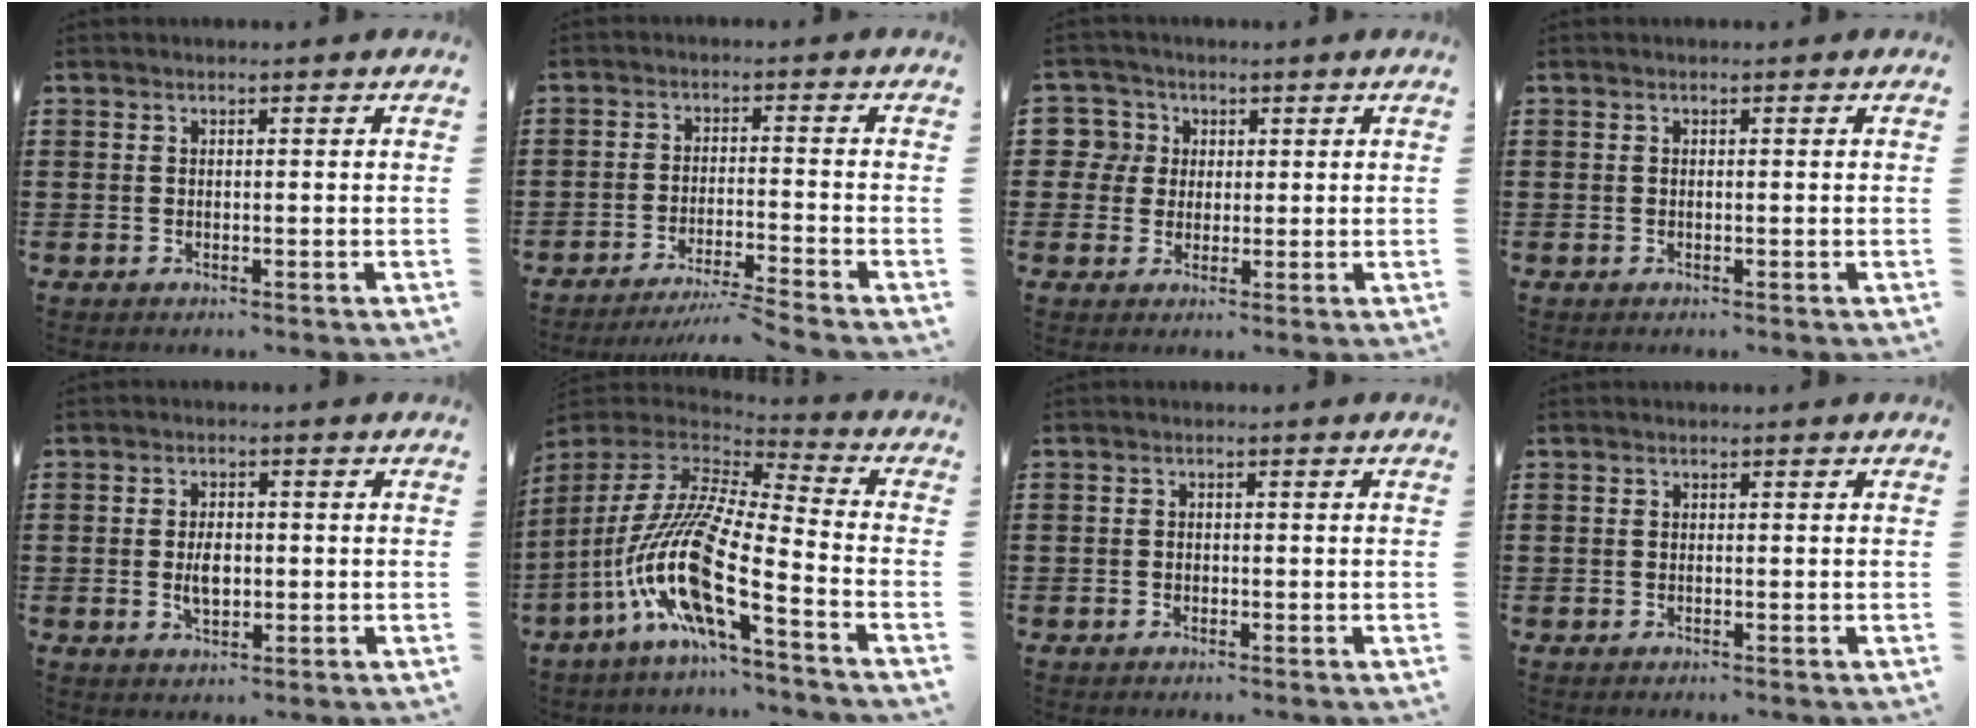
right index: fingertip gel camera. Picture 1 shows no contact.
{"total": 4.1, "force": [-3.8, -0.7, 1.3], "torque": [-0.031, -0.013, -0.080]}
{"total": 4.8, "force": [1.2, 4.7, 0.3], "torque": [-0.024, 0.011, 0.019]}
{"total": 0.0}
{"total": 3.6, "force": [-0.3, 2.0, 3.0], "torque": [-0.050, 0.000, -0.007]}
{"total": 14.9, "force": [-6.8, 2.6, 13.0], "torque": [-0.305, -0.025, -0.146]}
{"total": 0.7, "force": [-0.3, 0.5, 0.3], "torque": [-0.008, 0.000, -0.007]}
{"total": 0.0}